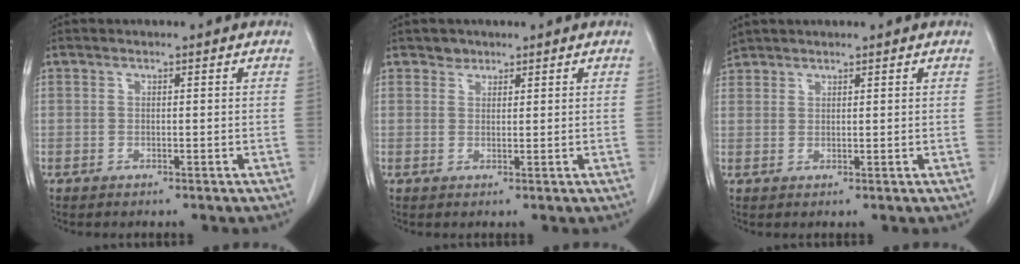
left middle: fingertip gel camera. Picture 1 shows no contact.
{"total": 1.4, "force": [1.1, 0.9, 0.0], "torque": [0.006, -0.002, 0.014]}
{"total": 2.4, "force": [2.3, 0.6, 0.0], "torque": [-0.005, 0.018, 0.047]}